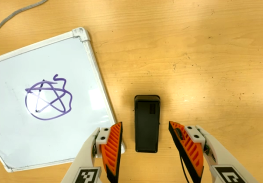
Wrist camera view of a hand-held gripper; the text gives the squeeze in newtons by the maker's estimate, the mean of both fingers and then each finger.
{"total": 0.0}